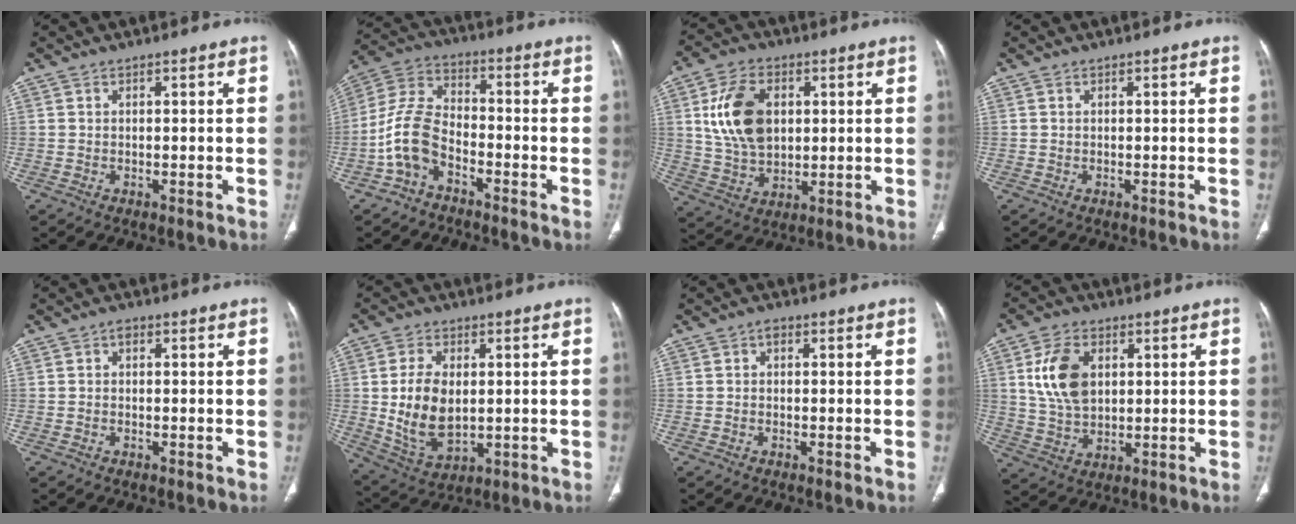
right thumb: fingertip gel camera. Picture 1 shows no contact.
{"total": 9.8, "force": [-4.5, 5.9, 6.5], "torque": [-0.131, 0.048, -0.099]}
{"total": 13.5, "force": [2.9, 9.1, 9.6], "torque": [-0.159, -0.005, 0.057]}
{"total": 0.0}
{"total": 0.5, "force": [-0.1, 0.4, 0.4], "torque": [0.002, 0.003, -0.009]}
{"total": 12.0, "force": [0.5, 7.4, 9.4], "torque": [-0.170, -0.011, 0.025]}
{"total": 1.0, "force": [0.1, 0.7, 0.7], "torque": [-0.001, 0.005, -0.007]}
{"total": 10.5, "force": [2.6, 6.9, 7.5], "torque": [-0.131, -0.006, 0.056]}